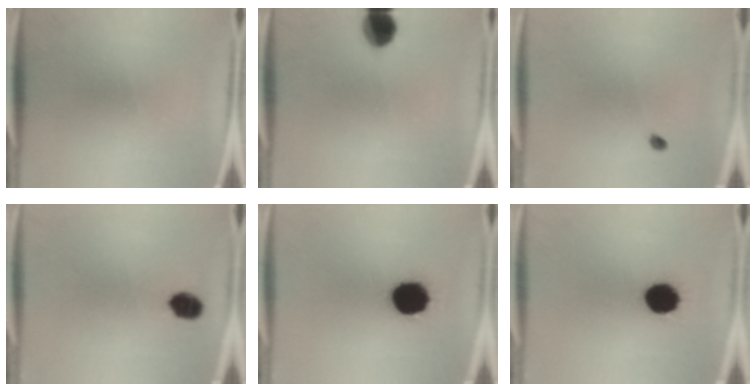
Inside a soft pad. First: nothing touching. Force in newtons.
{"total": 8.4}
{"total": 1.6}
{"total": 5.1}
{"total": 15.0}
{"total": 11.1}